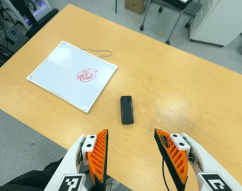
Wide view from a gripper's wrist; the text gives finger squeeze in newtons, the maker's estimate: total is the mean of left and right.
{"total": 0.0}